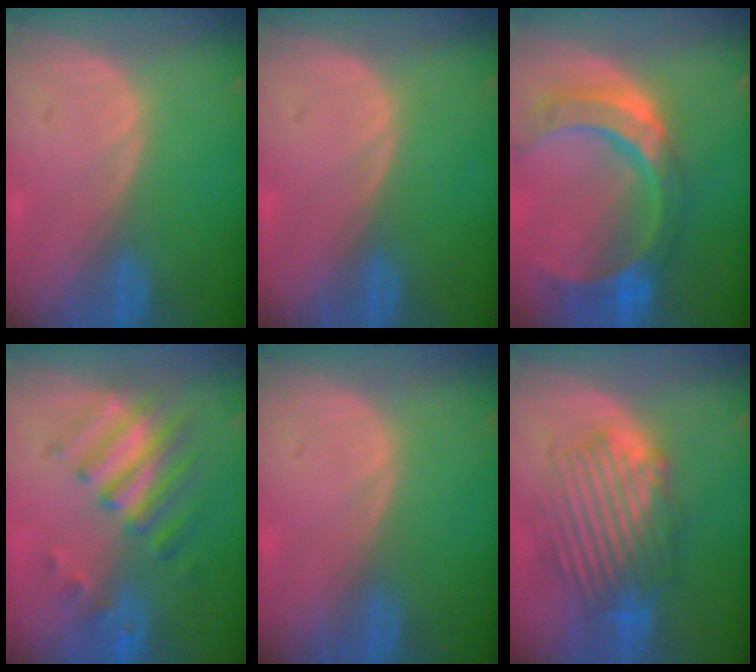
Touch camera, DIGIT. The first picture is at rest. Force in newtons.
{"total": 0.0}
{"total": 11.2, "press": 9.4, "slide": 6.0}
{"total": 8.0, "press": 7.2, "slide": 3.6}
{"total": 0.0}
{"total": 8.8, "press": 8.5, "slide": 2.3}